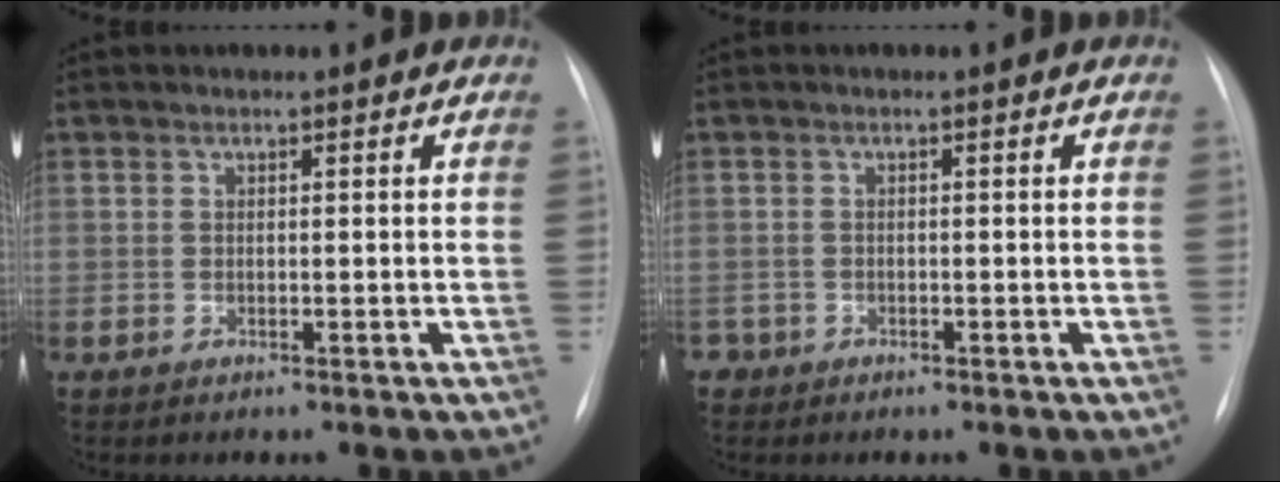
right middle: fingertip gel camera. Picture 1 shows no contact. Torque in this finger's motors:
{"motor_torque": [0.72, -0.76, 0.04, -0.02]}